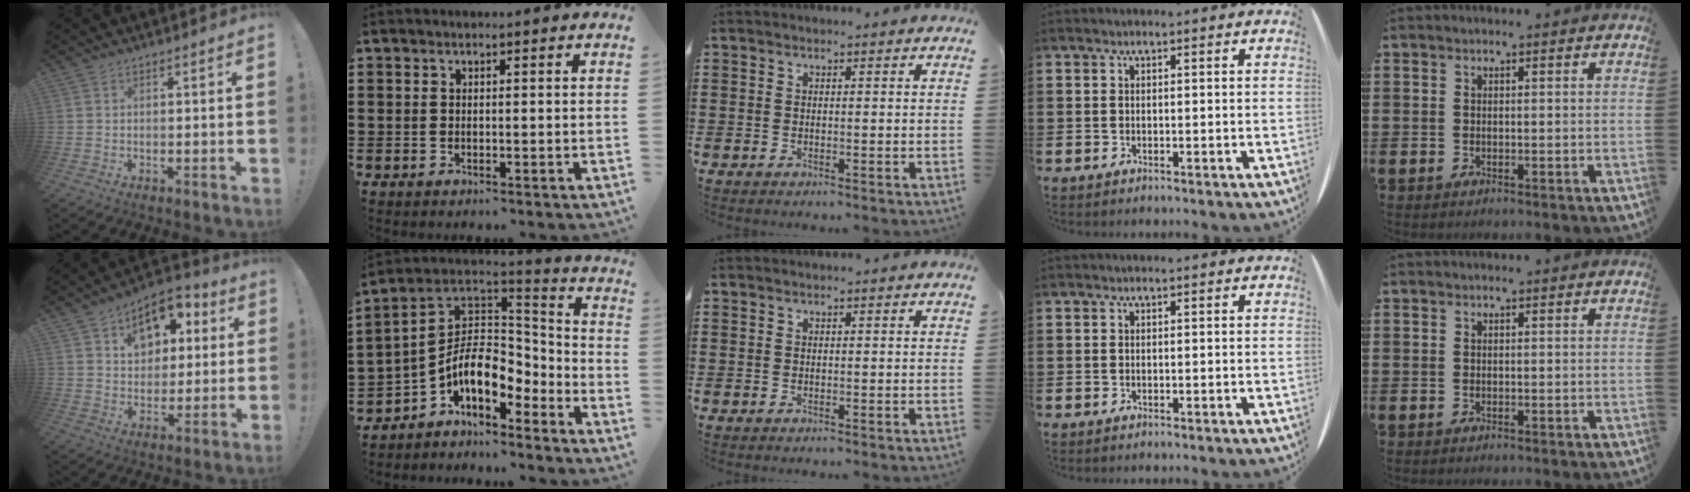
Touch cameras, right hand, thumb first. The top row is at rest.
{"thumb": {"total": 12.1, "force": [5.3, 8.6, 6.5], "torque": [-0.083, -0.024, 0.100]}, "index": {"total": 9.1, "force": [-3.9, 4.9, 6.6], "torque": [-0.157, -0.014, -0.084]}}